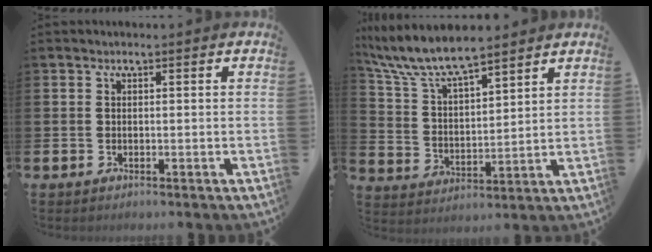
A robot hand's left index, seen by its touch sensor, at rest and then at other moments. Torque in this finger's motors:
{"motor_torque": [2.14, 0.00, 0.53, 0.21]}